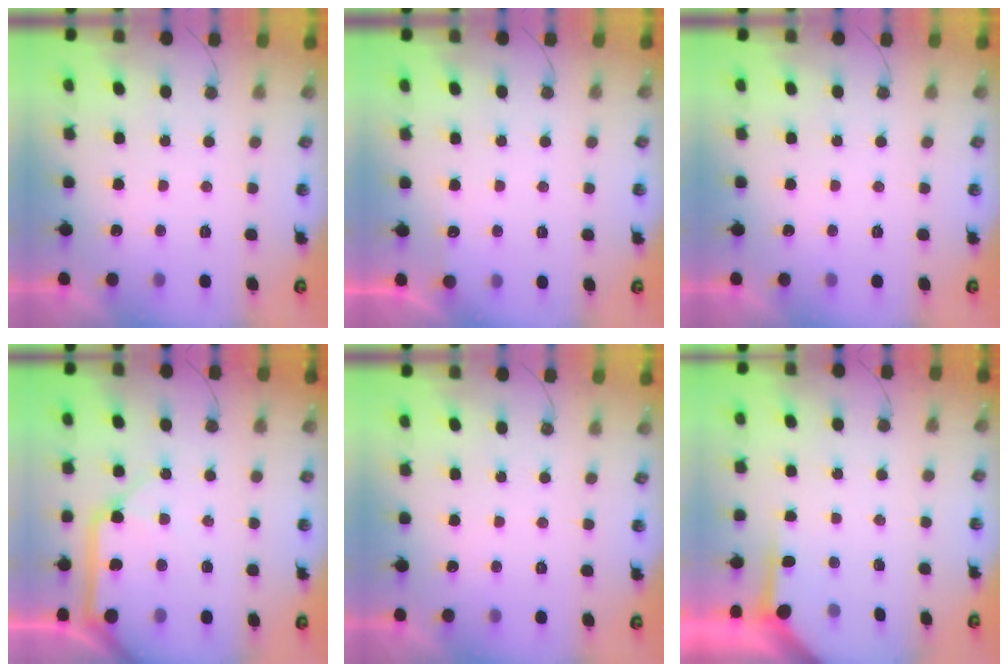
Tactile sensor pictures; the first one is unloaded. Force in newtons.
{"total": 3.0, "press": 2.9, "slide": 0.4}
{"total": 0.0}
{"total": 14.0, "press": 13.9, "slide": 1.9}
{"total": 0.0}
{"total": 3.4, "press": 3.4, "slide": 0.5}